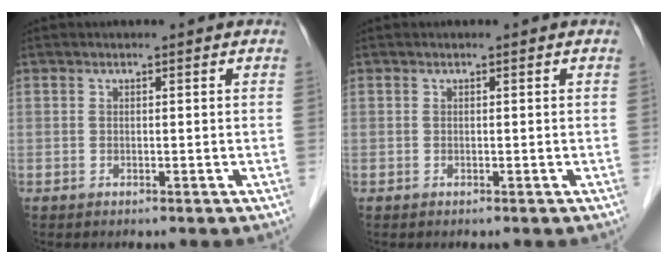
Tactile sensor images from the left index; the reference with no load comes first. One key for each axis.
{"total": 0.0}